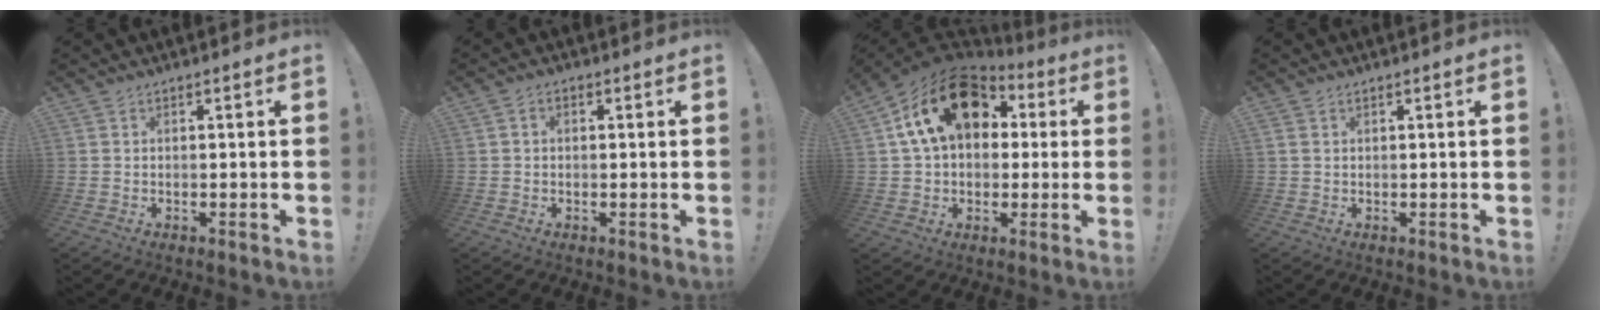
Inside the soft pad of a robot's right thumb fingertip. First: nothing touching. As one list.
[{"total": 1.8, "force": [-0.2, 1.4, 1.1], "torque": [-0.017, 0.004, -0.005]}, {"total": 21.3, "force": [7.0, 14.2, 14.3], "torque": [-0.239, -0.008, 0.127]}, {"total": 1.3, "force": [0.6, 0.8, 0.7], "torque": [-0.015, 0.002, 0.012]}]